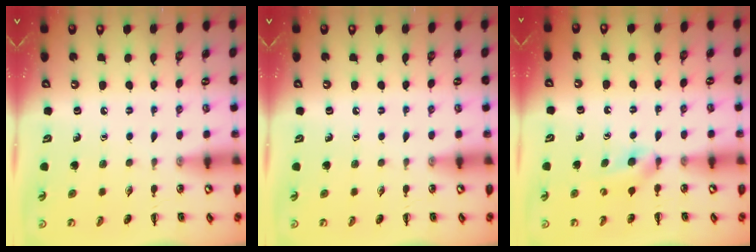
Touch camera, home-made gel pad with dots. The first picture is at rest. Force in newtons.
{"total": 0.0}
{"total": 3.7, "press": 3.4, "slide": 1.5}